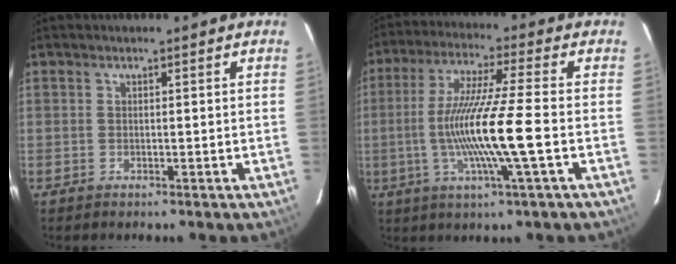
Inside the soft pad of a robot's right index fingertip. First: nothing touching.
{"total": 13.9, "force": [-3.0, -1.0, 13.5], "torque": [-0.257, -0.011, -0.053]}